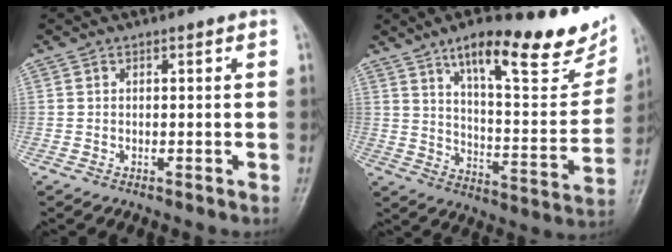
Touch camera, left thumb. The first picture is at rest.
{"total": 23.7, "force": [15.0, 7.1, 16.9], "torque": [-0.191, -0.055, 0.227]}